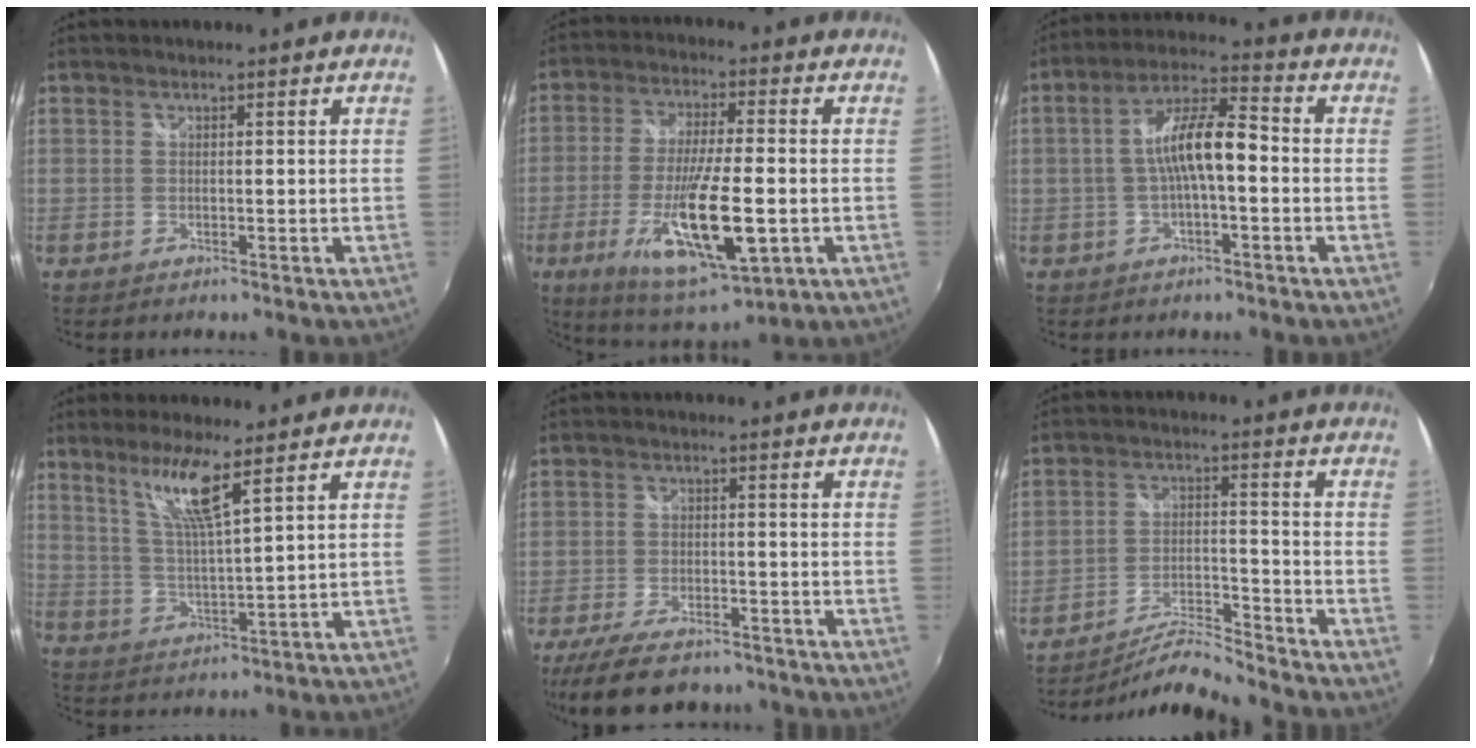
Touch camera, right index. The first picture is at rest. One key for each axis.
{"total": 18.1, "fx": -5.3, "fy": 4.5, "fz": 16.7, "tx": -0.322, "ty": -0.039, "tz": -0.085}
{"total": 9.3, "fx": -1.2, "fy": 2.3, "fz": 8.9, "tx": -0.172, "ty": 0.021, "tz": -0.020}
{"total": 8.0, "fx": 5.1, "fy": -0.2, "fz": 6.1, "tx": -0.117, "ty": -0.004, "tz": 0.103}
{"total": 14.1, "fx": -11.2, "fy": 5.2, "fz": 7.0, "tx": -0.155, "ty": -0.029, "tz": -0.177}
{"total": 9.1, "fx": -8.9, "fy": -0.7, "fz": 1.8, "tx": -0.045, "ty": 0.009, "tz": -0.157}